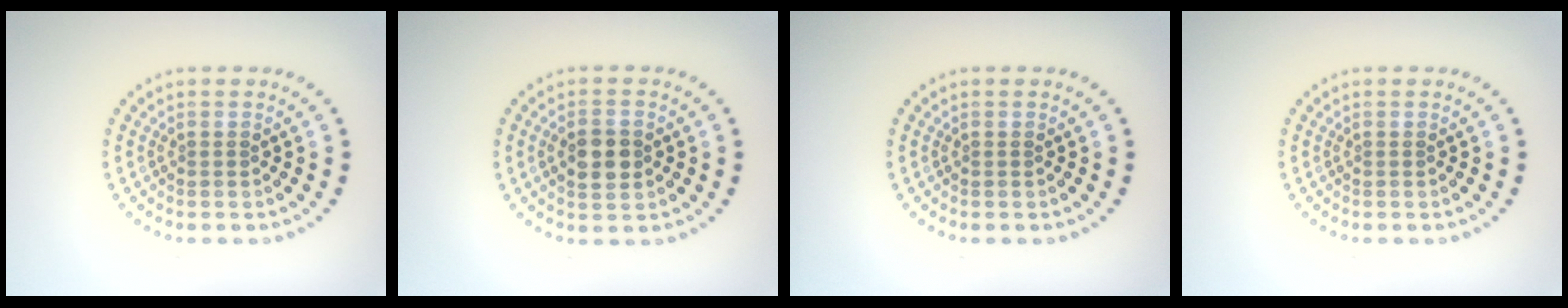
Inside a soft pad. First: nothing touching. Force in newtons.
{"total": 3.4, "press": 3.4, "slide": 0.2}
{"total": 0.0}
{"total": 0.0}